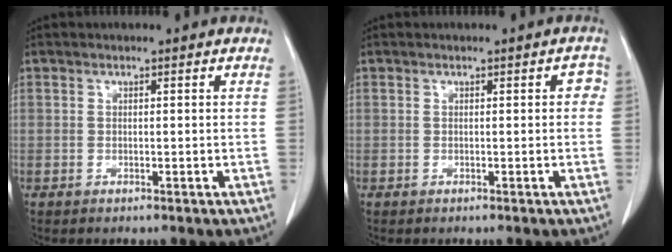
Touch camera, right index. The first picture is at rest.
{"total": 1.3, "force": [0.0, 0.8, 1.1], "torque": [0.000, 0.005, -0.004]}